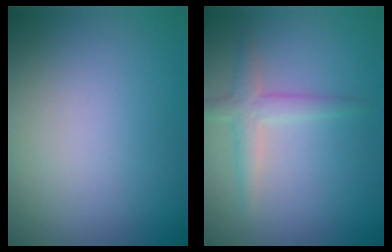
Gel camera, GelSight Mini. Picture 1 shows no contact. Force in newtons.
{"total": 2.1, "press": 2.1, "slide": 0.1}